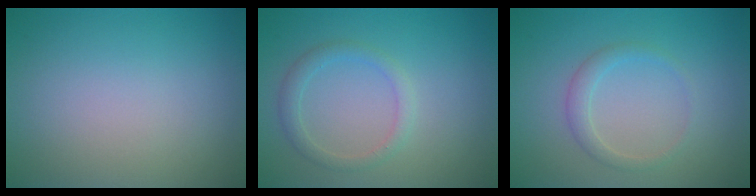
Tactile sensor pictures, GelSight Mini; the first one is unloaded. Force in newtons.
{"total": 1.8, "press": 1.8, "slide": 0.2}
{"total": 1.6, "press": 1.6, "slide": 0.1}